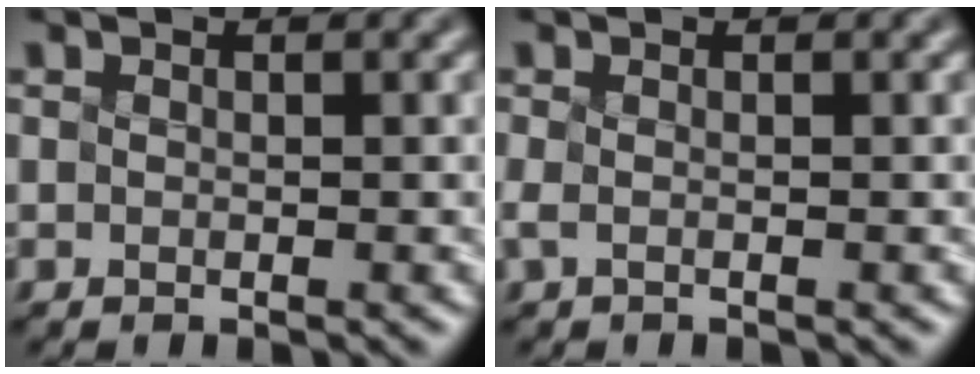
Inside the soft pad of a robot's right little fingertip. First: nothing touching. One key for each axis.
{"total": 0.9, "fx": -0.1, "fy": 0.3, "fz": 0.8, "tx": -0.021, "ty": -0.003, "tz": -0.004}